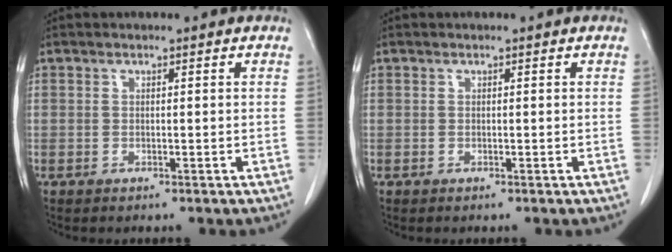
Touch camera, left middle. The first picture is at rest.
{"total": 0.0}